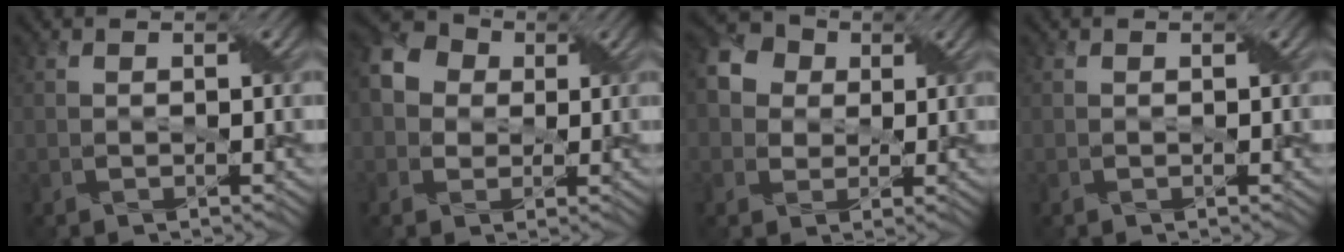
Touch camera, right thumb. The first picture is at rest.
{"total": 6.1, "force": [0.8, 5.4, 2.9], "torque": [-0.087, 0.013, 0.005]}
{"total": 6.5, "force": [1.6, 5.6, 2.9], "torque": [-0.094, 0.023, 0.011]}
{"total": 0.0}